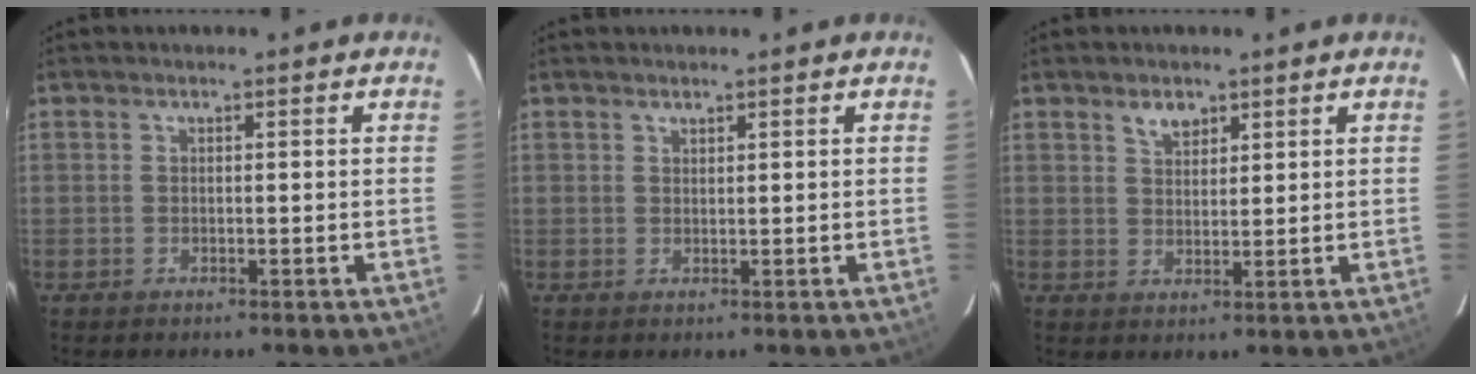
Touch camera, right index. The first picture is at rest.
{"total": 0.8, "force": [0.8, 0.2, 0.1], "torque": [-0.003, 0.001, 0.015]}
{"total": 3.3, "force": [2.2, 1.9, 1.6], "torque": [-0.022, 0.008, 0.041]}